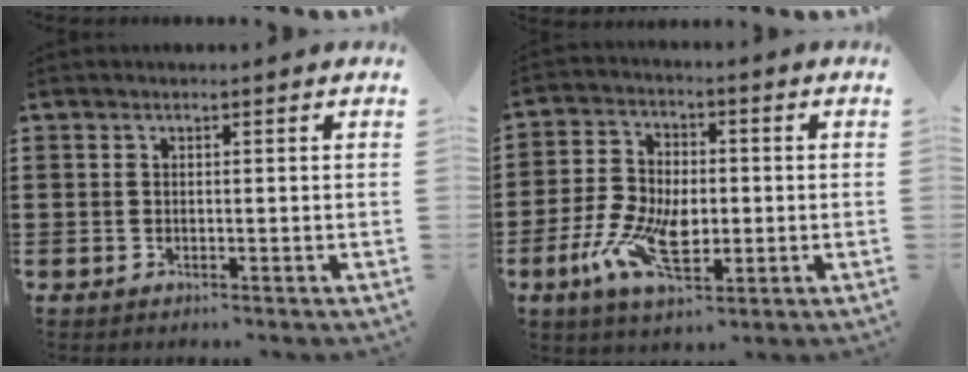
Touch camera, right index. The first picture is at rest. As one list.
[{"total": 9.6, "force": [-2.7, 5.5, 7.4], "torque": [-0.176, -0.001, -0.052]}]